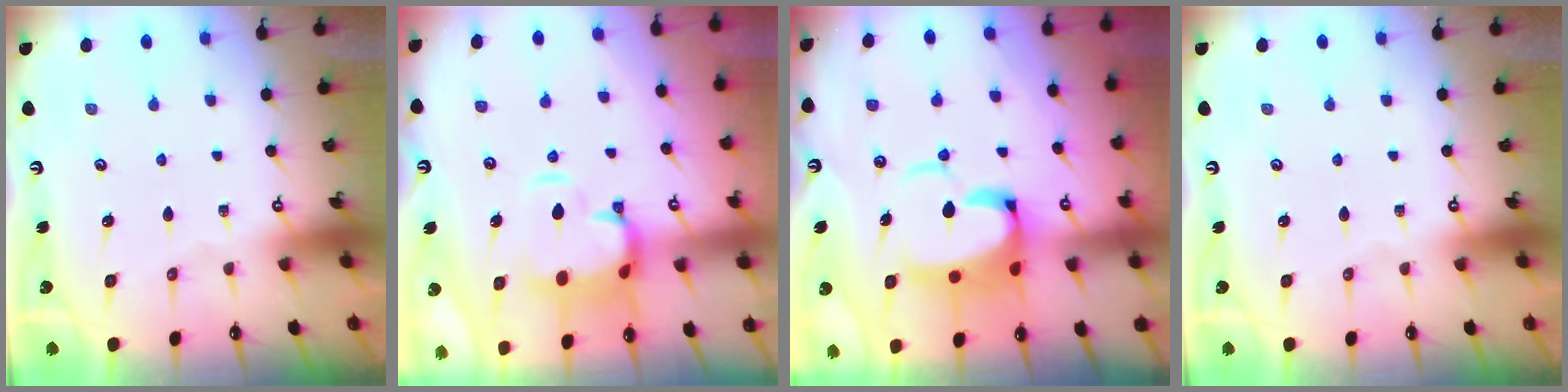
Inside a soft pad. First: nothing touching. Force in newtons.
{"total": 4.5, "press": 4.2, "slide": 1.8}
{"total": 9.3, "press": 9.3, "slide": 1.2}
{"total": 0.0}